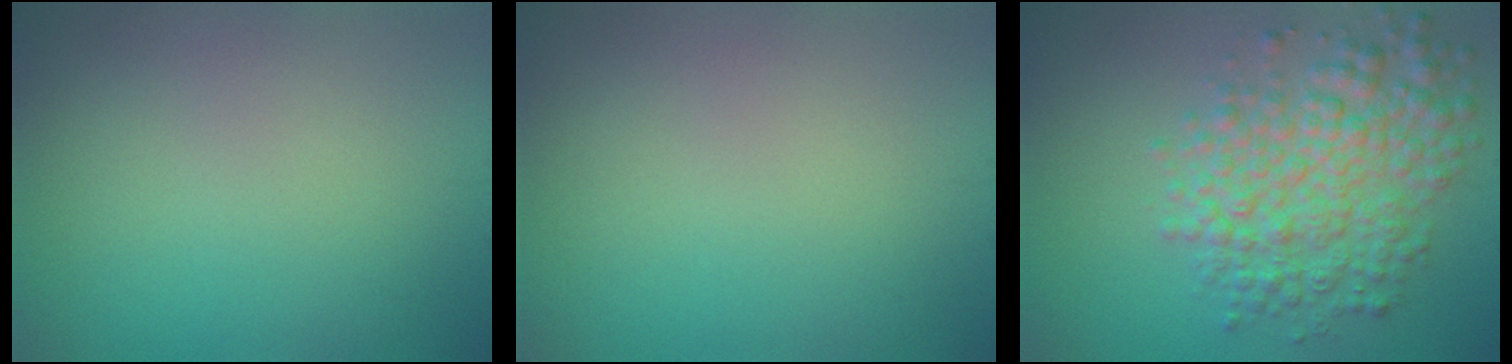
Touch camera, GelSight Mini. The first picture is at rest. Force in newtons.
{"total": 0.0}
{"total": 6.3, "press": 6.3, "slide": 0.1}